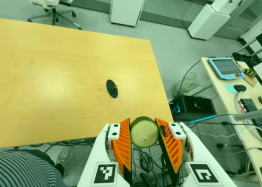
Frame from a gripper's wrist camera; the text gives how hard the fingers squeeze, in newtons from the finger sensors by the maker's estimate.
{"total": 10.1, "left": 9.8, "right": 10.4}